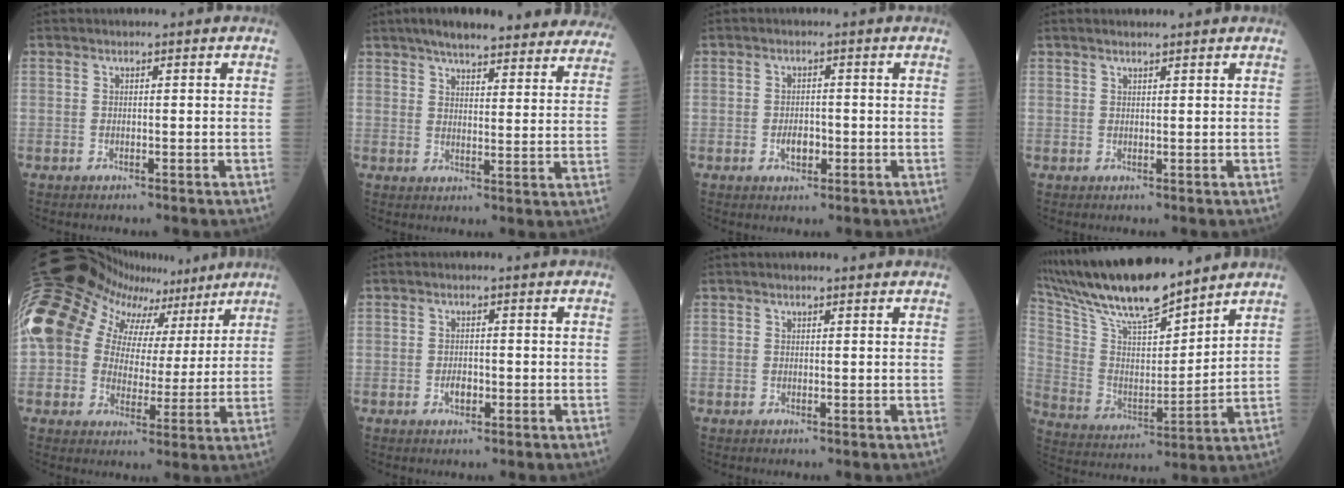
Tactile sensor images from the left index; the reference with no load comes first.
{"total": 24.0, "force": [21.0, 4.8, 10.6], "torque": [-0.137, -0.001, 0.250]}
{"total": 2.3, "force": [-0.8, 1.4, 1.7], "torque": [-0.029, 0.002, -0.010]}
{"total": 2.0, "force": [1.8, 0.0, 0.9], "torque": [-0.013, 0.015, 0.030]}
{"total": 23.2, "force": [12.8, 15.1, 12.1], "torque": [-0.270, 0.104, 0.206]}
{"total": 1.6, "force": [-0.6, 0.9, 1.1], "torque": [-0.019, 0.001, -0.007]}
{"total": 1.3, "force": [1.3, 0.0, 0.4], "torque": [-0.008, 0.010, 0.018]}
{"total": 17.5, "force": [15.5, 2.1, 7.9], "torque": [-0.160, 0.010, 0.289]}